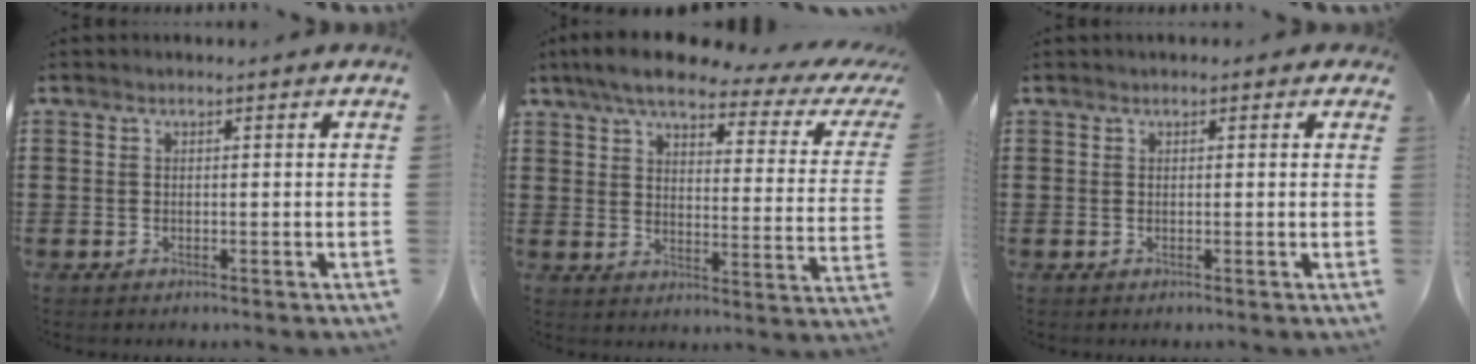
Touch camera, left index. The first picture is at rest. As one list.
[{"total": 7.3, "force": [5.4, 1.2, 4.8], "torque": [-0.107, -0.026, 0.089]}, {"total": 0.8, "force": [0.3, 0.5, 0.5], "torque": [-0.011, 0.006, 0.005]}]